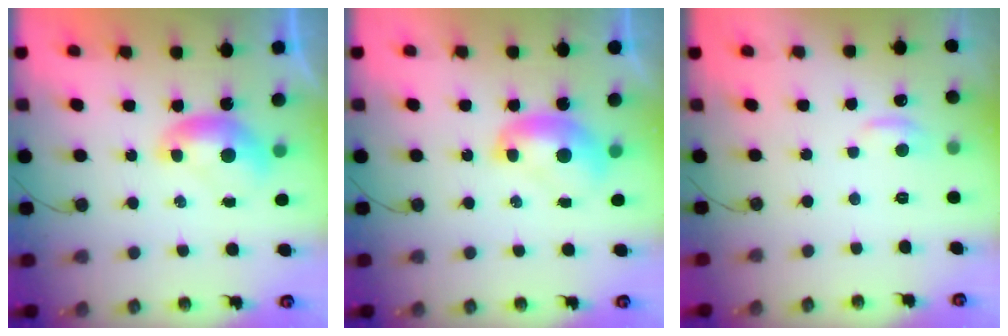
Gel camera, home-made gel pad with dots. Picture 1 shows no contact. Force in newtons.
{"total": 1.8, "press": 1.7, "slide": 0.2}
{"total": 1.1, "press": 0.8, "slide": 0.6}